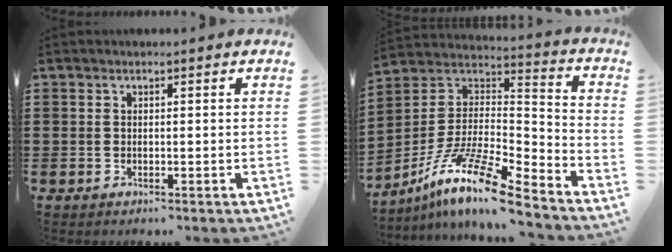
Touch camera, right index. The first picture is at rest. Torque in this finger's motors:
{"motor_torque": [0.96, 1.18, 0.01, -0.01]}